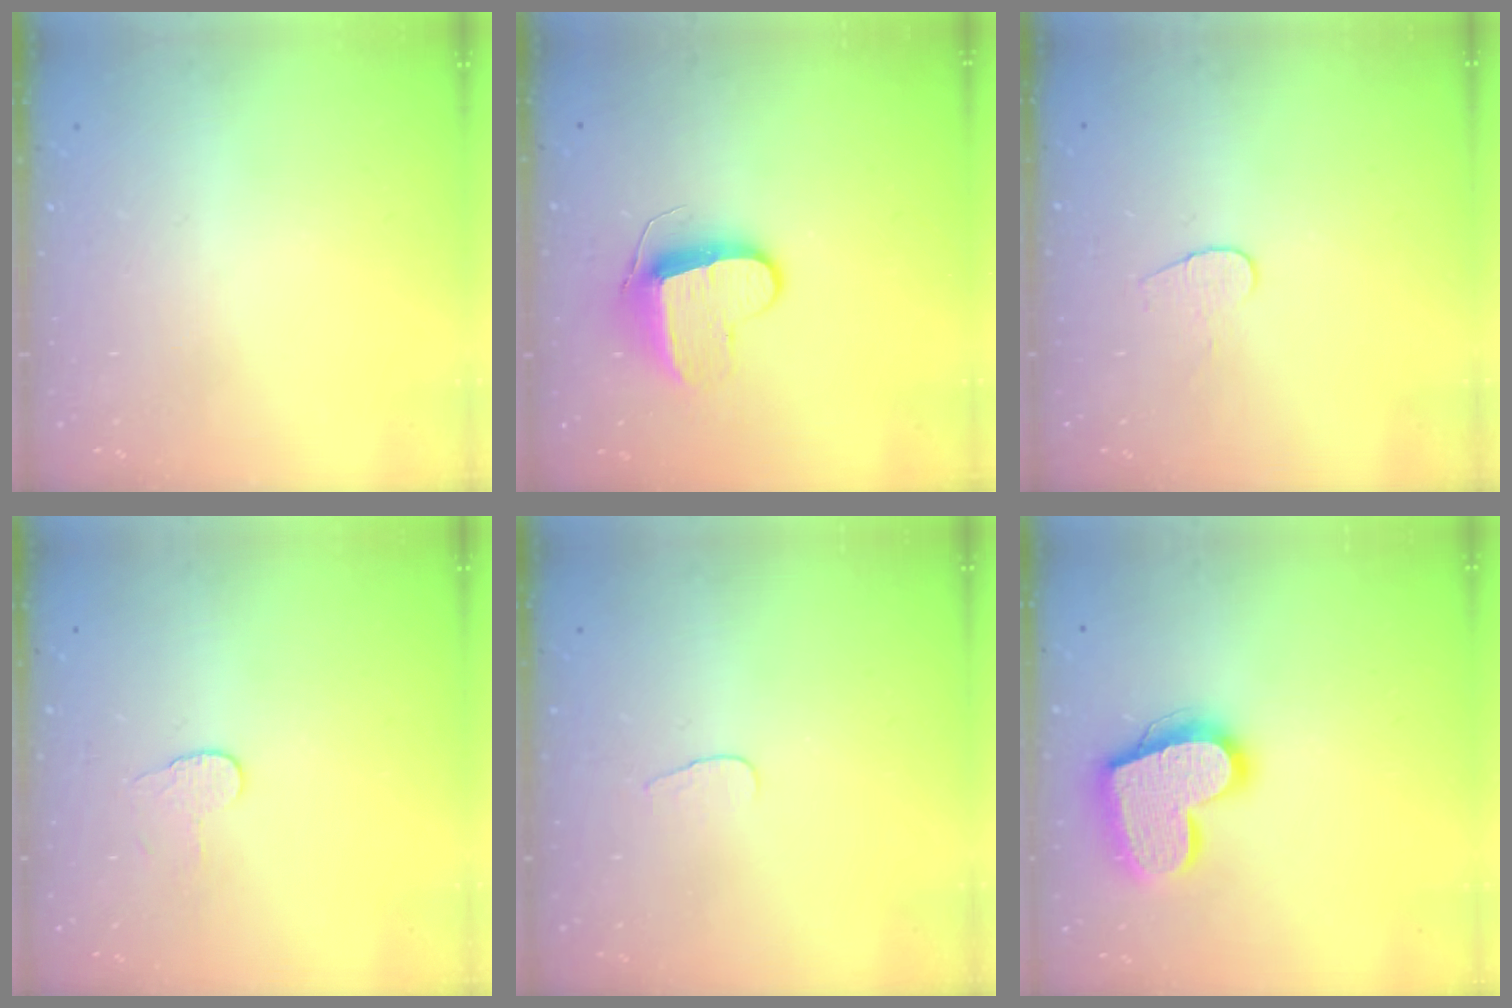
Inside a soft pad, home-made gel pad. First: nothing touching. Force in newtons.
{"total": 9.6, "press": 9.6, "slide": 0.2}
{"total": 4.7, "press": 4.6, "slide": 0.4}
{"total": 3.7, "press": 3.7, "slide": 0.3}
{"total": 2.8, "press": 2.8, "slide": 0.3}
{"total": 18.7, "press": 18.6, "slide": 1.4}